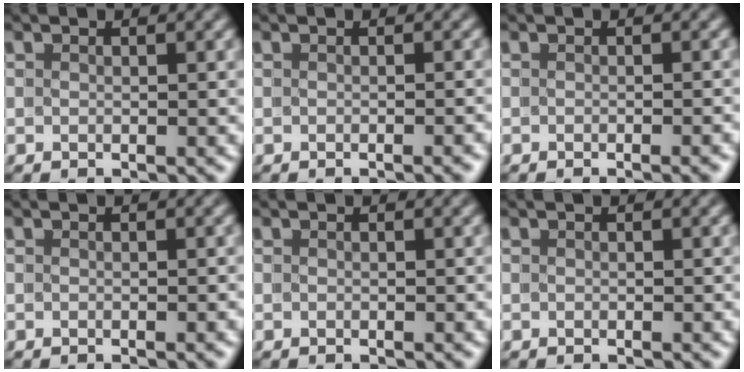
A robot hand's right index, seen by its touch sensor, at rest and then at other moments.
{"total": 0.9, "force": [-0.7, 0.1, 0.5], "torque": [0.002, 0.010, -0.015]}
{"total": 1.2, "force": [-1.0, 0.1, 0.7], "torque": [0.002, 0.011, -0.021]}
{"total": 0.0}
{"total": 0.0}
{"total": 0.0}